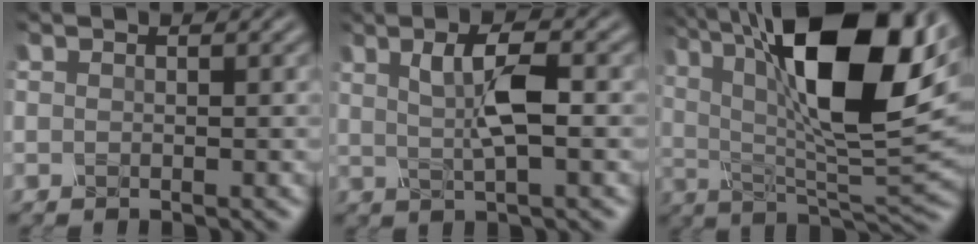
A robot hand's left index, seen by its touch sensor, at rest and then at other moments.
{"total": 4.2, "force": [0.2, 1.1, 4.0], "torque": [-0.072, 0.002, 0.003]}
{"total": 16.4, "force": [5.9, 6.1, 14.0], "torque": [-0.237, 0.016, 0.093]}